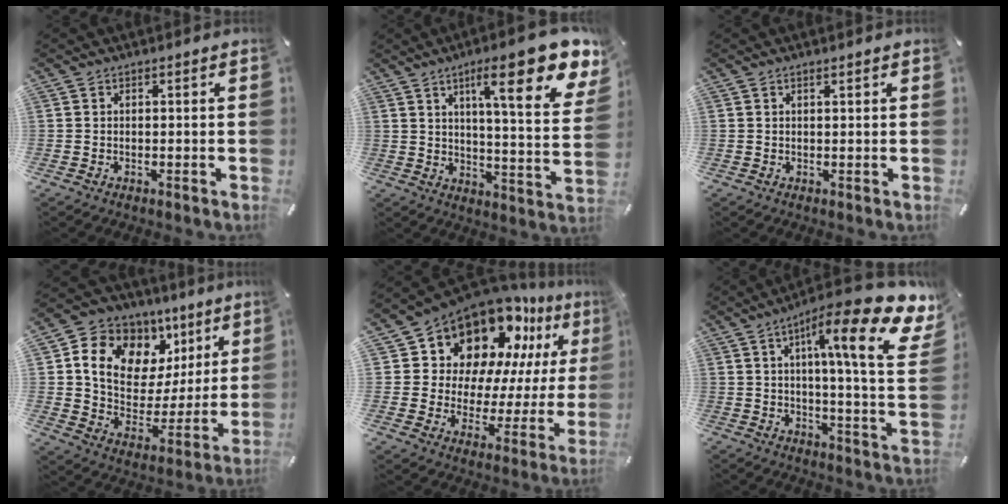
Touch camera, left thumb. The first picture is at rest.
{"total": 19.6, "force": [10.7, 4.5, 15.7], "torque": [-0.229, -0.062, 0.158]}
{"total": 0.7, "force": [0.5, 0.1, 0.6], "torque": [-0.011, 0.000, 0.008]}
{"total": 13.0, "force": [7.2, 9.8, 4.7], "torque": [-0.081, -0.058, 0.130]}
{"total": 15.7, "force": [11.7, 9.3, 4.9], "torque": [-0.091, -0.114, 0.206]}
{"total": 22.8, "force": [10.0, 4.8, 19.9], "torque": [-0.294, -0.062, 0.141]}